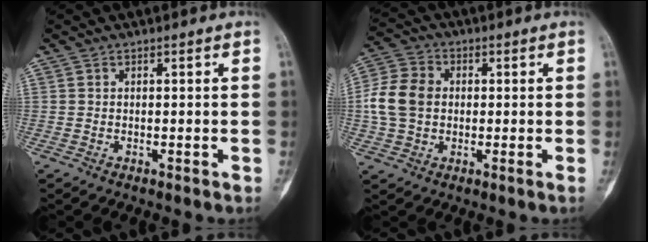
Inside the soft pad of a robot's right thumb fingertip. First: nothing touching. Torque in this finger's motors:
{"motor_torque": [0.67, 1.21, 0.45, -0.32, 0.06]}